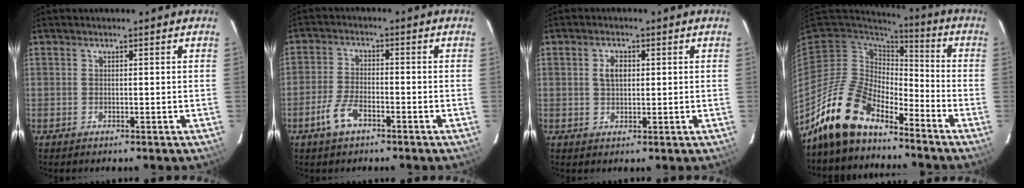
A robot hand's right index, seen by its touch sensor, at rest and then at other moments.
{"total": 5.6, "force": [-3.4, 2.4, 3.8], "torque": [-0.090, -0.001, -0.064]}
{"total": 3.2, "force": [0.7, 2.0, 2.4], "torque": [-0.045, 0.007, 0.015]}
{"total": 14.5, "force": [-12.1, 5.5, 5.9], "torque": [-0.126, 0.001, -0.227]}